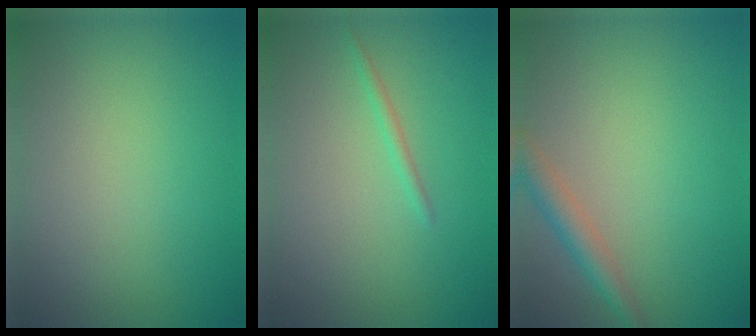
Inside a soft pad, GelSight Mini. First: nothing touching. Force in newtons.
{"total": 0.8, "press": 0.8, "slide": 0.1}
{"total": 2.6, "press": 2.6, "slide": 0.2}